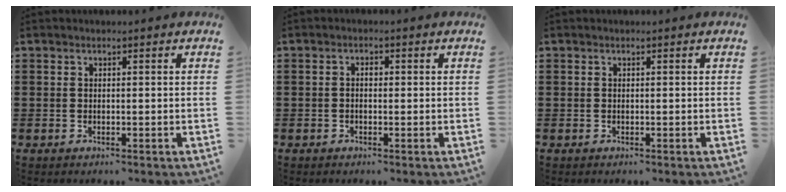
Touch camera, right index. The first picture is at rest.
{"total": 1.0, "force": [-0.1, 0.6, 0.8], "torque": [-0.016, 0.002, -0.003]}
{"total": 0.0}